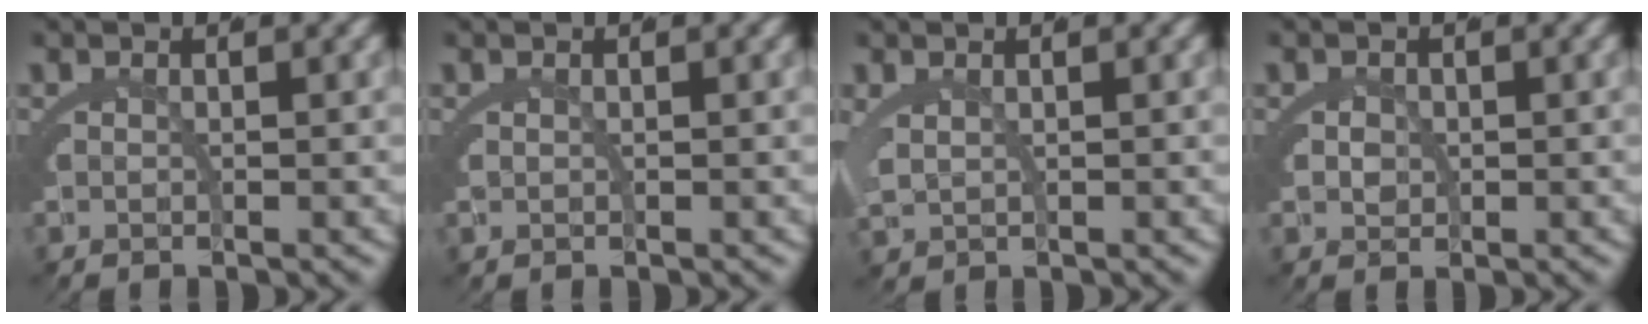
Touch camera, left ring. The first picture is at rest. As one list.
[{"total": 0.6, "force": [0.3, 0.4, 0.3], "torque": [-0.013, 0.000, 0.007]}, {"total": 2.0, "force": [1.0, 1.2, 1.2], "torque": [-0.044, -0.009, 0.030]}, {"total": 1.6, "force": [0.0, 1.3, 0.9], "torque": [-0.024, -0.014, 0.006]}]